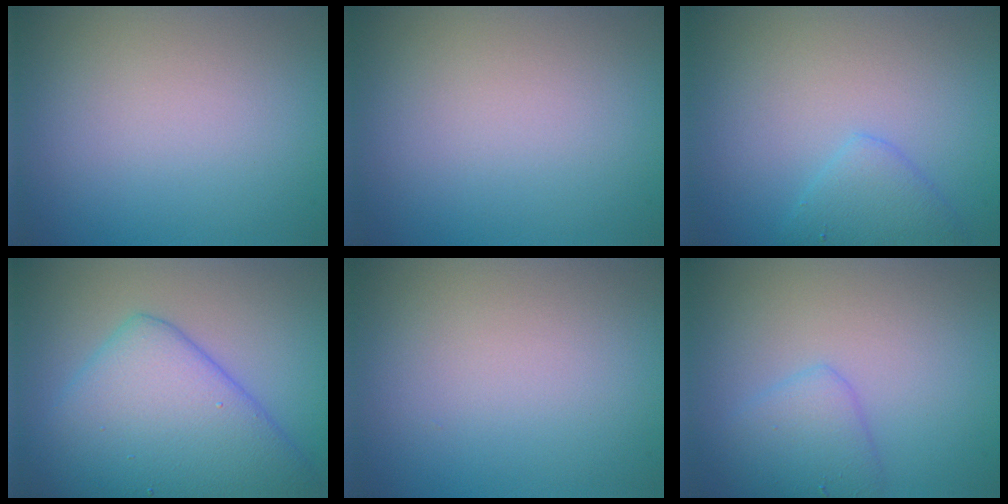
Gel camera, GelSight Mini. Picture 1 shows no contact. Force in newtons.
{"total": 0.0}
{"total": 2.2, "press": 2.2, "slide": 0.2}
{"total": 9.5, "press": 9.5, "slide": 0.2}
{"total": 0.0}
{"total": 2.6, "press": 2.6, "slide": 0.2}